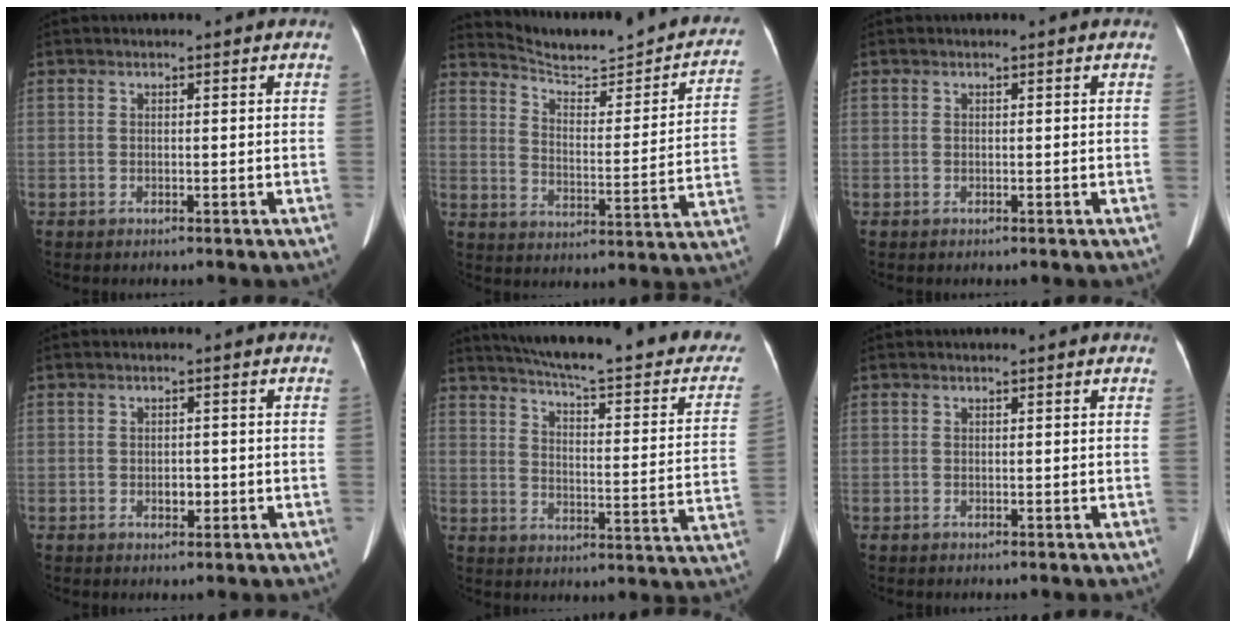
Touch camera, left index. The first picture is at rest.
{"total": 21.3, "force": [19.4, 3.5, 8.2], "torque": [-0.112, -0.042, 0.245]}
{"total": 0.0}
{"total": 1.7, "force": [-0.4, 1.1, 1.3], "torque": [-0.020, 0.001, -0.002]}
{"total": 27.6, "force": [23.5, 4.3, 13.8], "torque": [-0.201, -0.044, 0.283]}
{"total": 0.7, "force": [0.6, 0.0, 0.3], "torque": [-0.004, 0.010, 0.010]}